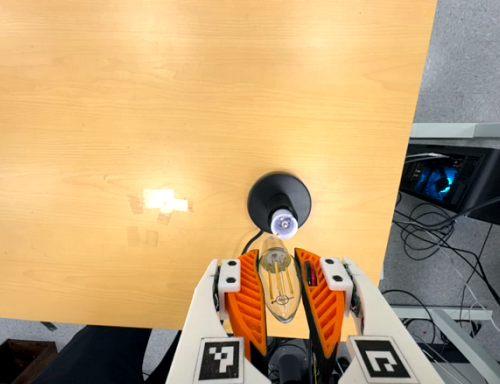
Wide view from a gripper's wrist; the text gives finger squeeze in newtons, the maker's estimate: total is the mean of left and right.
{"total": 22.4, "left": 24.7, "right": 20.1}